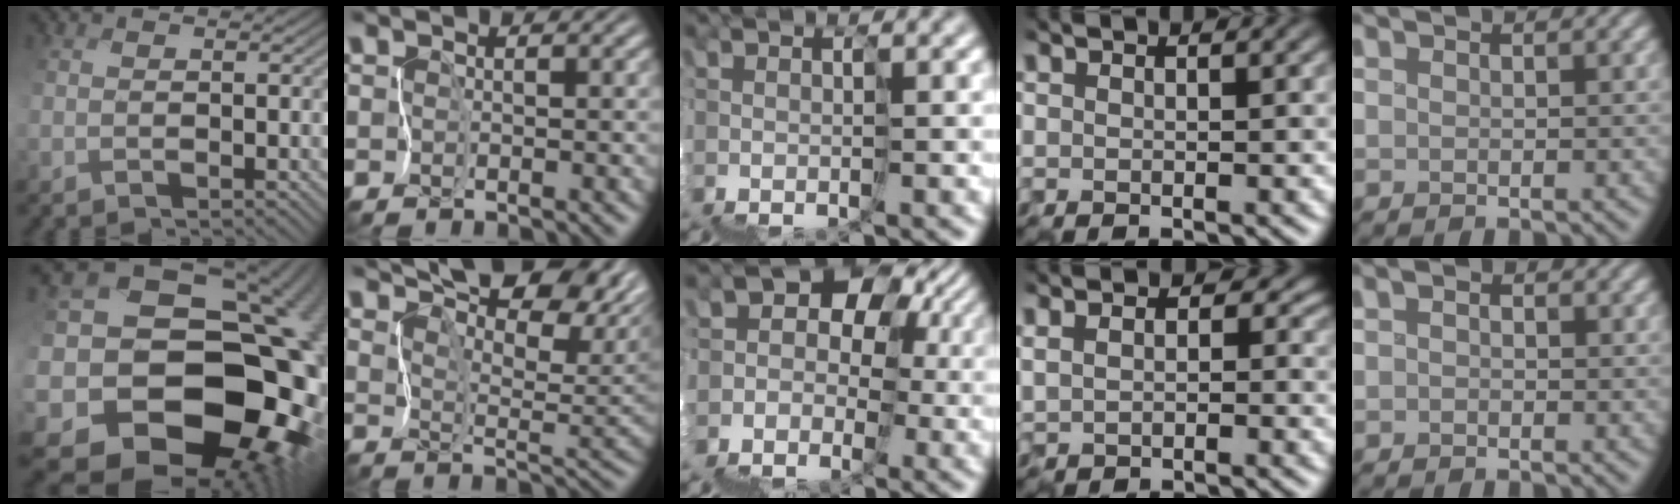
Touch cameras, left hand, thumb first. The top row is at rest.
{"thumb": {"total": 20.7, "force": [-8.4, 15.0, 11.5], "torque": [-0.189, -0.002, -0.147]}, "index": {"total": 12.5, "force": [9.7, 3.6, 7.1], "torque": [-0.123, 0.017, 0.135]}, "middle": {"total": 7.8, "force": [-0.7, 7.5, 1.9], "torque": [-0.018, 0.044, -0.027]}, "ring": {"total": 5.9, "force": [2.6, 3.9, 3.6], "torque": [-0.046, 0.035, 0.022]}, "little": {"total": 1.1, "force": [-0.6, 0.7, 0.6], "torque": [-0.011, 0.000, -0.017]}}